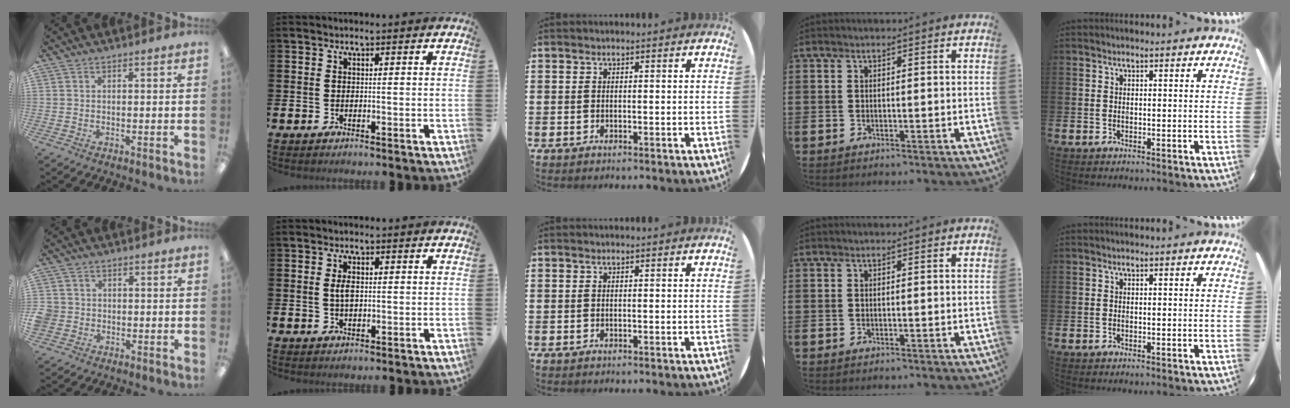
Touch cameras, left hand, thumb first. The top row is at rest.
{"thumb": {"total": 3.3, "force": [-0.5, 3.2, 0.7], "torque": [-0.013, 0.005, -0.008]}, "index": {"total": 2.3, "force": [0.3, 1.1, 2.0], "torque": [-0.032, 0.002, 0.002]}}